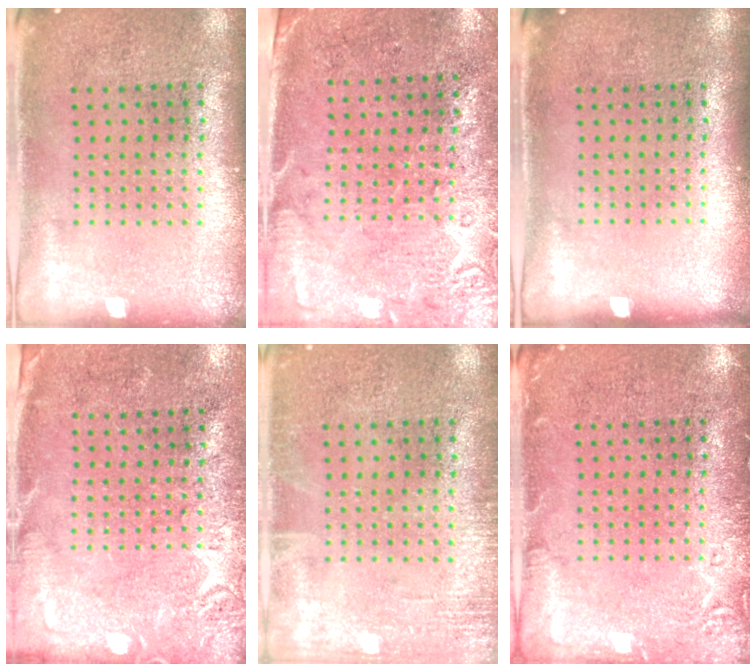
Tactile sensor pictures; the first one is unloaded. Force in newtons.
{"total": 2.8, "press": 2.4, "slide": 1.4}
{"total": 0.0}
{"total": 2.6, "press": 2.4, "slide": 1.1}
{"total": 1.9, "press": 1.9, "slide": 0.2}
{"total": 2.2, "press": 2.2, "slide": 0.4}